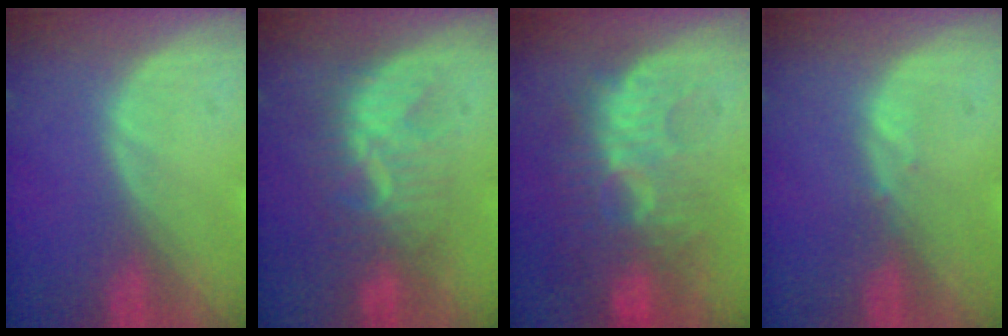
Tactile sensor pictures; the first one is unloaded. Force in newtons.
{"total": 7.7, "press": 7.4, "slide": 2.3}
{"total": 10.1, "press": 9.3, "slide": 4.0}
{"total": 0.6, "press": 0.6, "slide": 0.1}